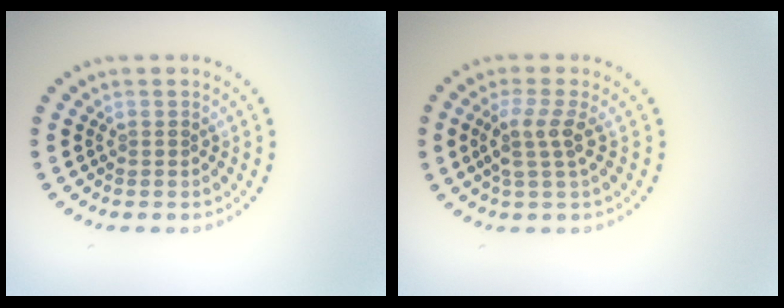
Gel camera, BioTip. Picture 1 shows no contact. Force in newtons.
{"total": 2.6, "press": 2.0, "slide": 1.6}